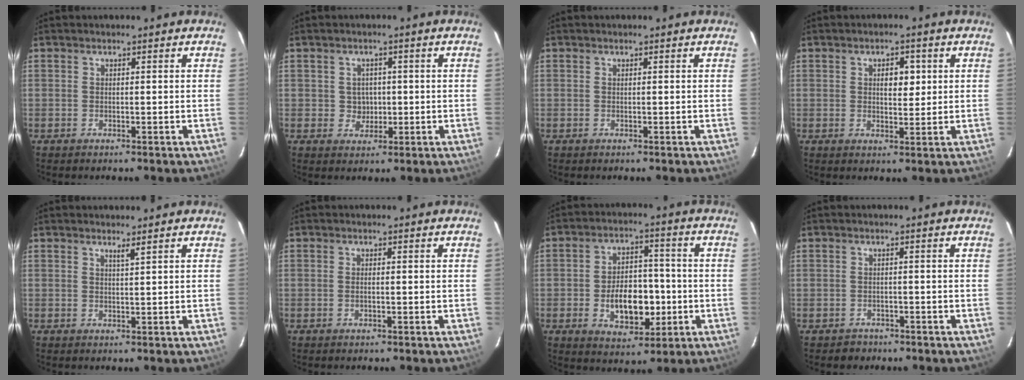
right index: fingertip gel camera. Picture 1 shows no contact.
{"total": 3.1, "force": [0.0, 3.1, 0.5], "torque": [-0.008, 0.012, 0.005]}
{"total": 0.0}
{"total": 3.8, "force": [1.0, 2.2, 3.0], "torque": [-0.043, 0.010, 0.016]}
{"total": 1.1, "force": [0.8, -0.2, 0.7], "torque": [-0.010, -0.003, 0.012]}
{"total": 0.6, "force": [-0.1, 0.2, 0.6], "torque": [-0.013, 0.001, -0.003]}
{"total": 11.1, "force": [-2.5, 6.8, 8.4], "torque": [-0.155, 0.014, -0.025]}
{"total": 2.5, "force": [-1.6, 1.9, -0.3], "torque": [0.004, 0.009, -0.020]}